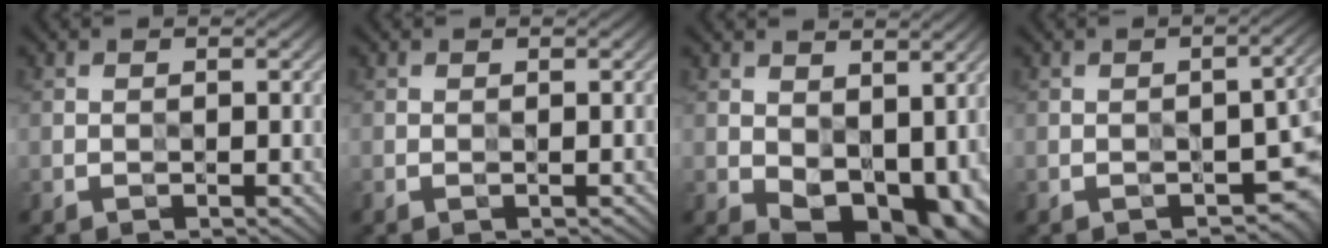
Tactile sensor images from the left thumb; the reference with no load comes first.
{"total": 0.0}
{"total": 9.6, "force": [0.1, 6.1, 7.4], "torque": [-0.119, -0.025, 0.021]}
{"total": 5.4, "force": [-2.7, 2.3, 4.0], "torque": [-0.043, -0.003, -0.035]}